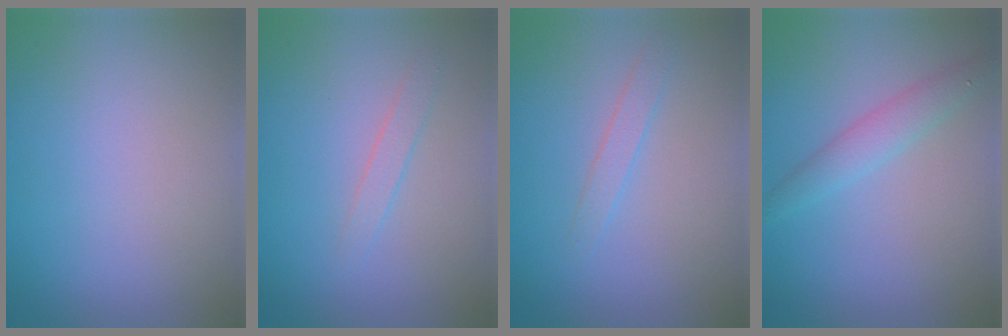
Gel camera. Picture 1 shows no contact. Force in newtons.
{"total": 1.1, "press": 1.1, "slide": 0.1}
{"total": 1.3, "press": 1.3, "slide": 0.0}
{"total": 2.2, "press": 2.2, "slide": 0.1}